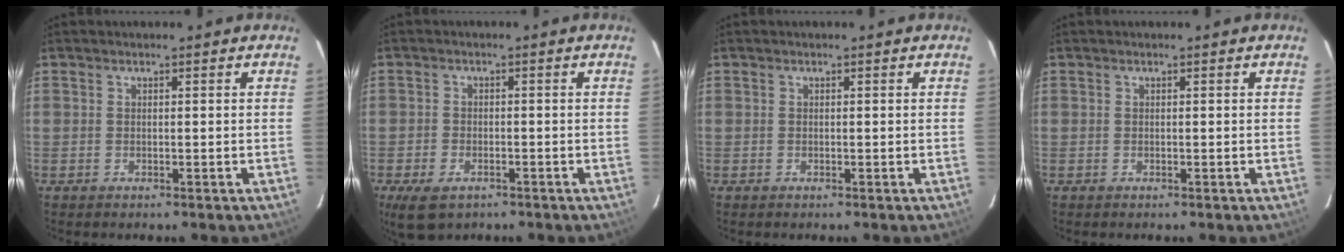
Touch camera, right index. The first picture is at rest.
{"total": 8.9, "force": [-5.2, 5.0, 5.2], "torque": [-0.126, -0.016, -0.088]}
{"total": 0.0}
{"total": 0.0}